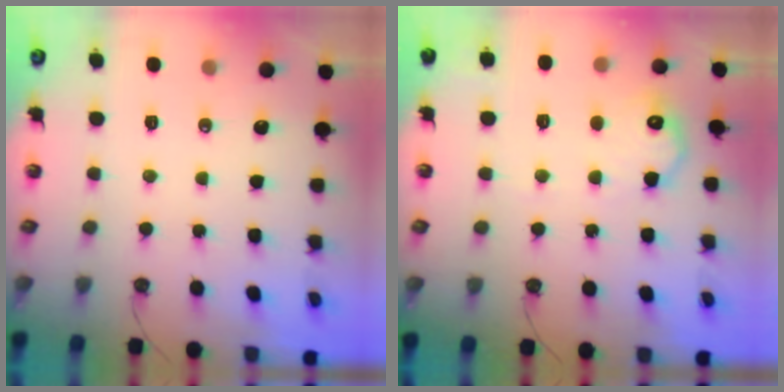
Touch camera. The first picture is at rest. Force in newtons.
{"total": 10.3, "press": 10.3, "slide": 0.5}